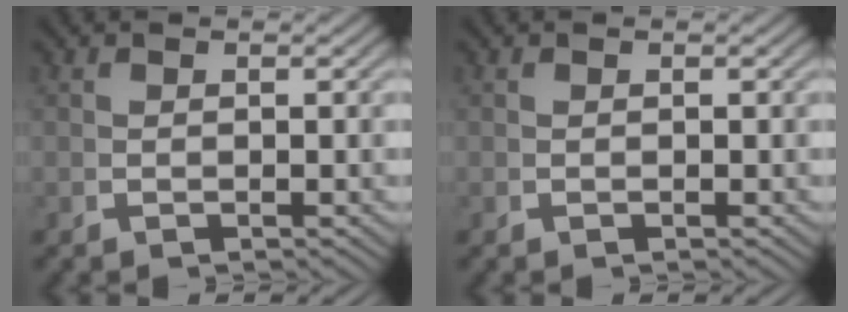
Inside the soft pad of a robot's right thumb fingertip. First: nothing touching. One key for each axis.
{"total": 0.0}